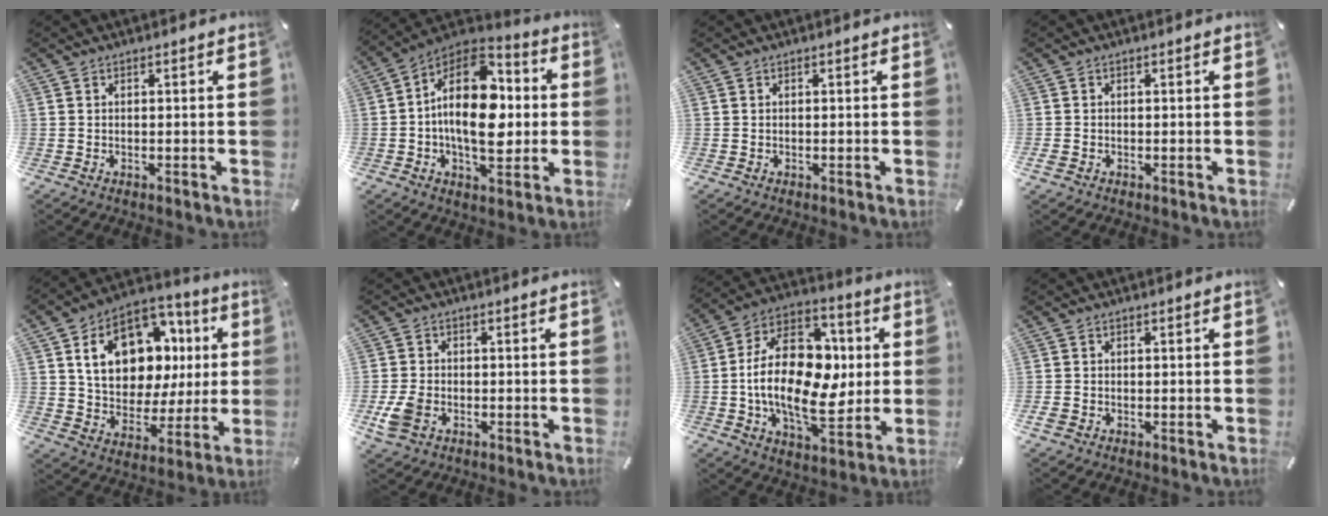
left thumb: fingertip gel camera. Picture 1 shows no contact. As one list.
[{"total": 19.9, "force": [0.6, 11.9, 15.9], "torque": [-0.289, -0.012, 0.006]}, {"total": 0.0}, {"total": 0.8, "force": [-0.4, 0.6, 0.4], "torque": [-0.012, 0.000, -0.010]}, {"total": 18.4, "force": [6.5, 13.3, 11.0], "torque": [-0.188, -0.025, 0.122]}, {"total": 6.1, "force": [-1.9, 4.9, 3.0], "torque": [-0.076, 0.008, -0.036]}, {"total": 22.6, "force": [-0.3, 14.9, 17.0], "torque": [-0.313, -0.007, -0.006]}, {"total": 1.0, "force": [-0.5, 0.8, 0.5], "torque": [-0.007, 0.002, -0.009]}]